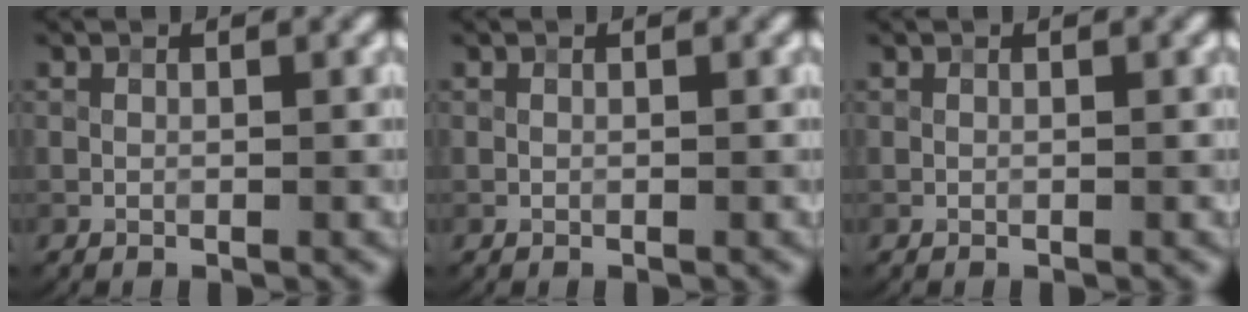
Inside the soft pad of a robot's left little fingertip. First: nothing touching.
{"total": 0.0}
{"total": 0.0}